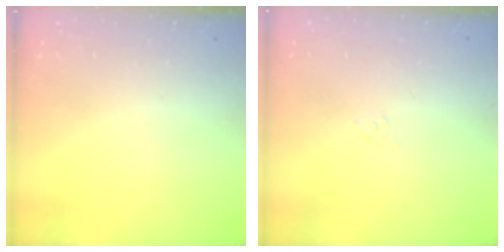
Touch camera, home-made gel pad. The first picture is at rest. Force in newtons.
{"total": 2.9, "press": 2.9, "slide": 0.6}